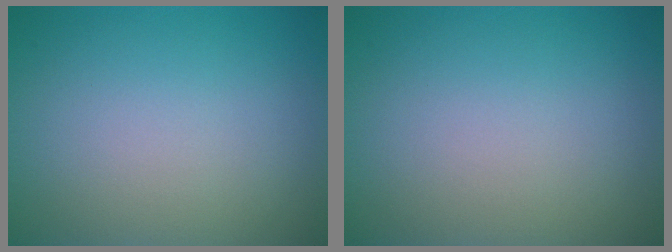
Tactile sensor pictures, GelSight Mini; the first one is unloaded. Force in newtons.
{"total": 0.0}